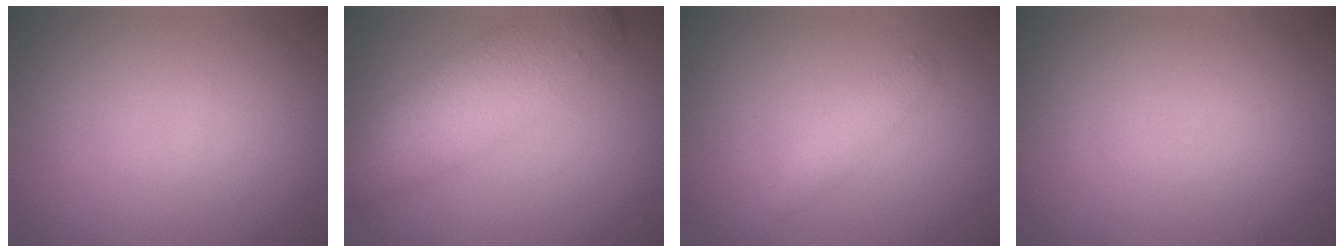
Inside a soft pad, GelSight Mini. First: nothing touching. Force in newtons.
{"total": 7.6, "press": 7.6, "slide": 0.4}
{"total": 1.4, "press": 1.4, "slide": 0.0}
{"total": 0.0}